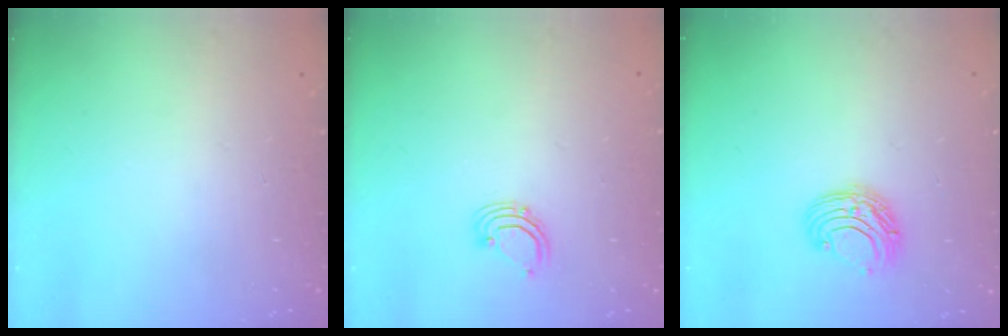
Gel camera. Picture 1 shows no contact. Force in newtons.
{"total": 2.9, "press": 2.9, "slide": 0.2}
{"total": 7.6, "press": 7.6, "slide": 0.6}